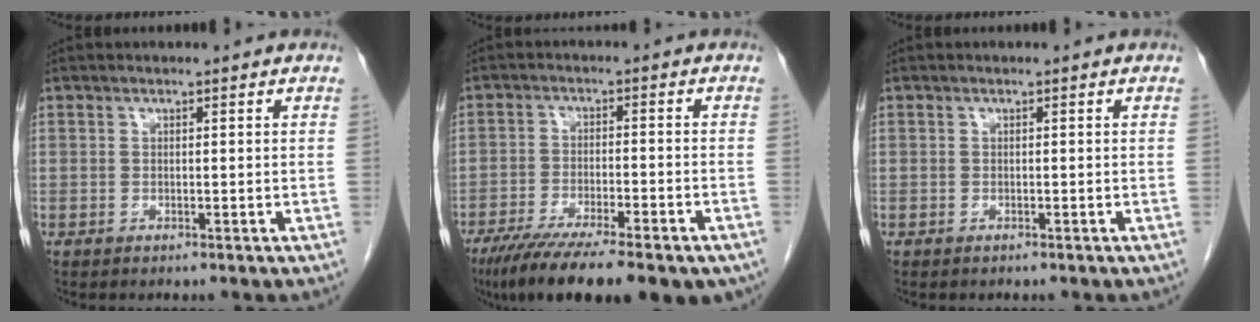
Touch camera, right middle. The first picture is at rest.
{"total": 19.1, "force": [-13.7, 4.5, 12.6], "torque": [-0.172, -0.027, -0.203]}
{"total": 0.0}